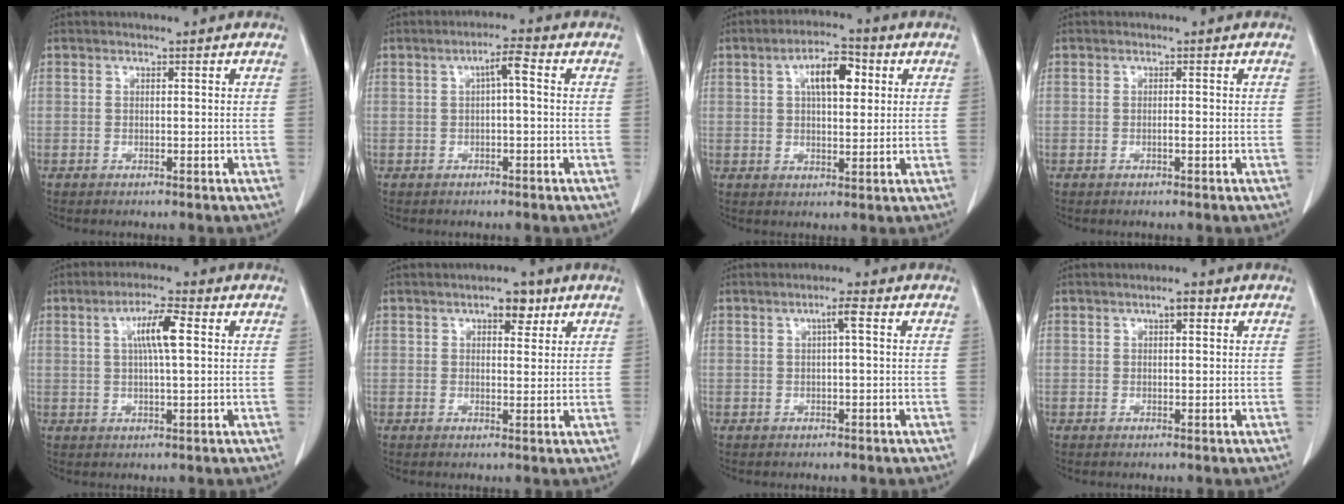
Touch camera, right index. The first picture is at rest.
{"total": 3.5, "force": [0.6, 0.7, 3.4], "torque": [-0.059, 0.012, 0.009]}
{"total": 8.1, "force": [2.6, 3.4, 6.9], "torque": [-0.122, 0.018, 0.042]}
{"total": 1.0, "force": [-0.3, 0.3, 0.9], "torque": [-0.020, 0.001, -0.004]}
{"total": 6.6, "force": [1.7, 1.2, 6.3], "torque": [-0.115, 0.011, 0.031]}
{"total": 4.6, "force": [2.5, 2.4, 3.0], "torque": [-0.045, 0.011, 0.039]}
{"total": 2.6, "force": [0.8, 0.4, 2.5], "torque": [-0.045, 0.008, 0.014]}
{"total": 2.4, "force": [1.1, 1.0, 1.9], "torque": [-0.033, 0.007, 0.018]}